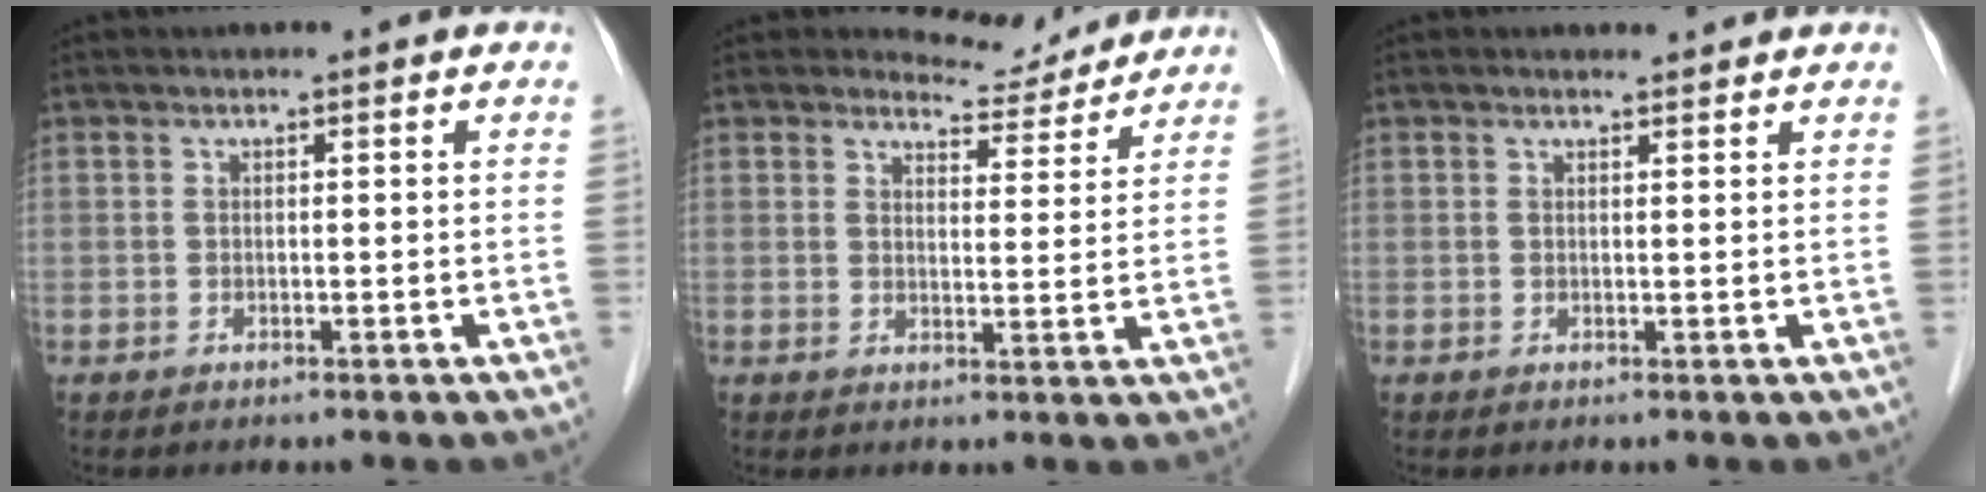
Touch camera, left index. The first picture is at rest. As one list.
[{"total": 5.3, "force": [5.1, 1.3, -0.7], "torque": [0.005, -0.006, 0.064]}, {"total": 1.4, "force": [1.4, 0.3, 0.0], "torque": [-0.012, 0.003, 0.020]}]